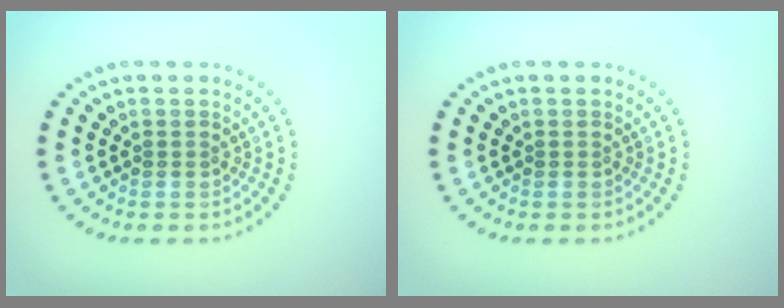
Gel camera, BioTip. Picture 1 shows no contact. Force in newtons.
{"total": 0.0}